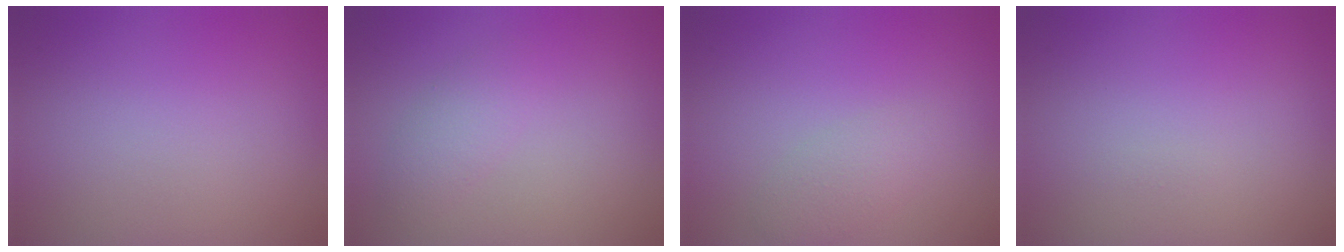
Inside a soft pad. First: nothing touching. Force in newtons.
{"total": 1.8, "press": 1.8, "slide": 0.1}
{"total": 1.8, "press": 1.8, "slide": 0.2}
{"total": 0.0}